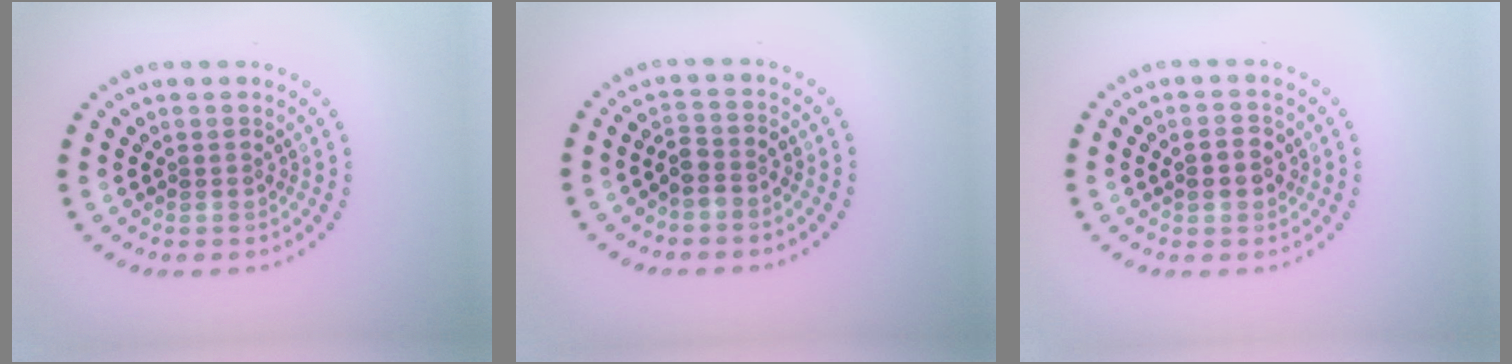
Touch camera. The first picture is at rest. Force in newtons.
{"total": 1.9, "press": 1.6, "slide": 1.0}
{"total": 1.9, "press": 1.9, "slide": 0.1}